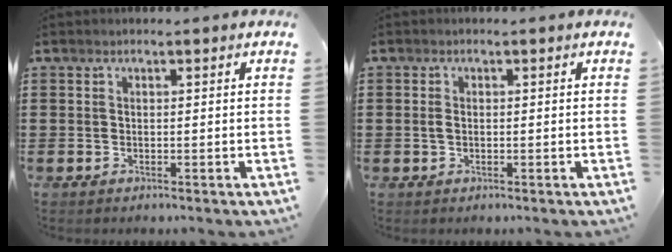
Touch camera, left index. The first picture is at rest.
{"total": 1.2, "force": [-0.1, 0.9, 0.7], "torque": [-0.016, 0.004, -0.003]}